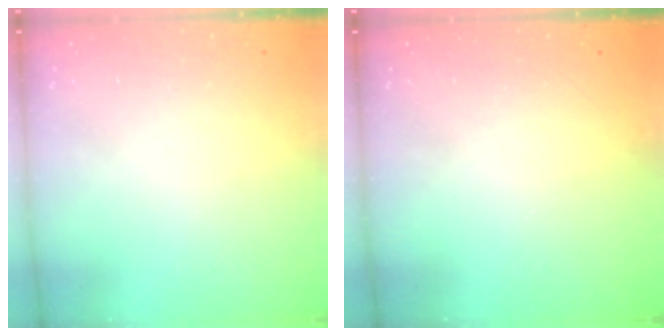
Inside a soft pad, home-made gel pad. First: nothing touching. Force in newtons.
{"total": 0.0}